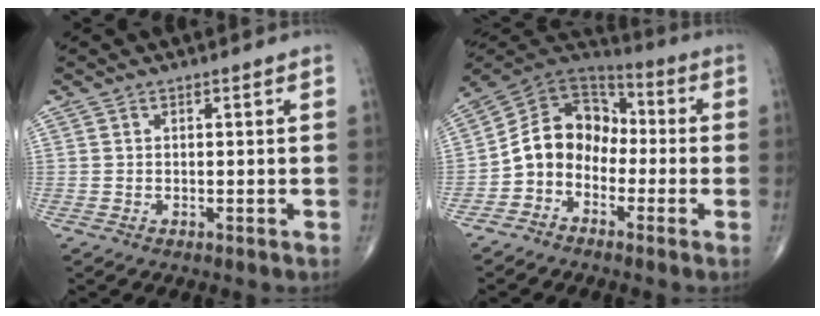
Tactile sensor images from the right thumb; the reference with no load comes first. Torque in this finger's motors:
{"motor_torque": [1.79, 1.47, 1.29, -0.62, 0.08]}